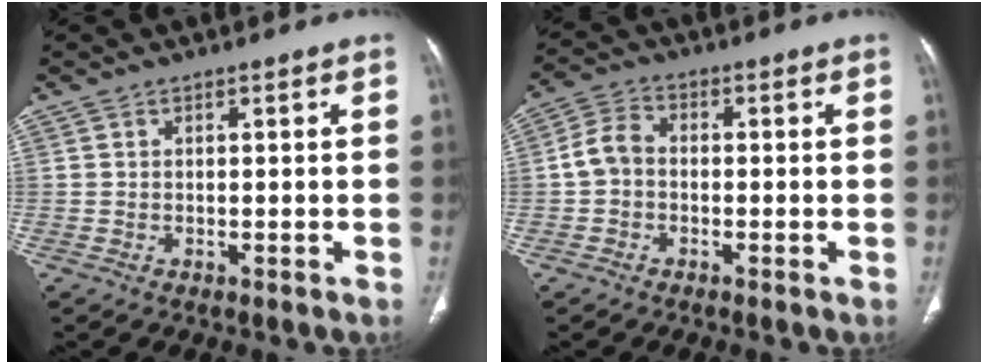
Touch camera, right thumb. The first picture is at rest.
{"total": 5.2, "force": [-0.8, 4.0, 3.3], "torque": [-0.055, 0.016, -0.027]}